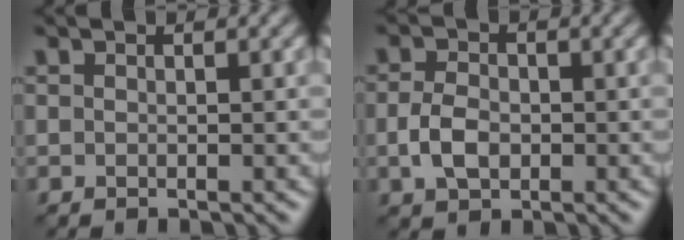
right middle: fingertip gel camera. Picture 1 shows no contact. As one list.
[{"total": 3.0, "force": [-0.8, 2.0, 2.0], "torque": [-0.047, -0.004, -0.021]}]